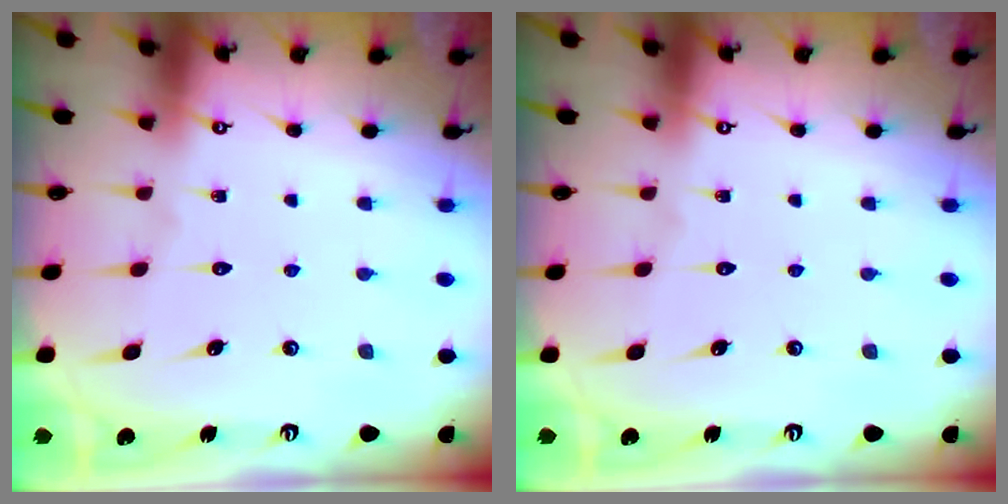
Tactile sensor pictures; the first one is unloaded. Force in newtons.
{"total": 0.0}